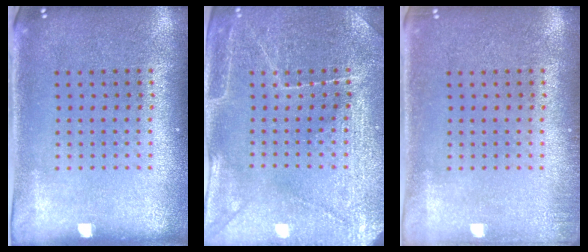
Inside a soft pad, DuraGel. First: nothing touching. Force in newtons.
{"total": 3.4, "press": 3.3, "slide": 0.5}
{"total": 0.9, "press": 0.9, "slide": 0.2}